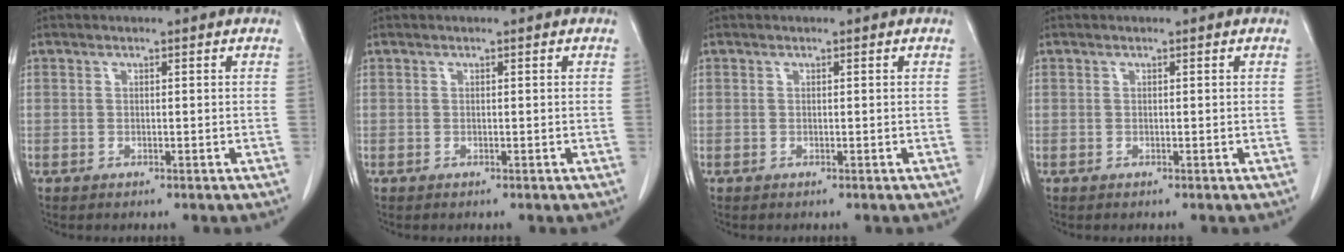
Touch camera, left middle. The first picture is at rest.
{"total": 0.0}
{"total": 0.0}
{"total": 0.0}